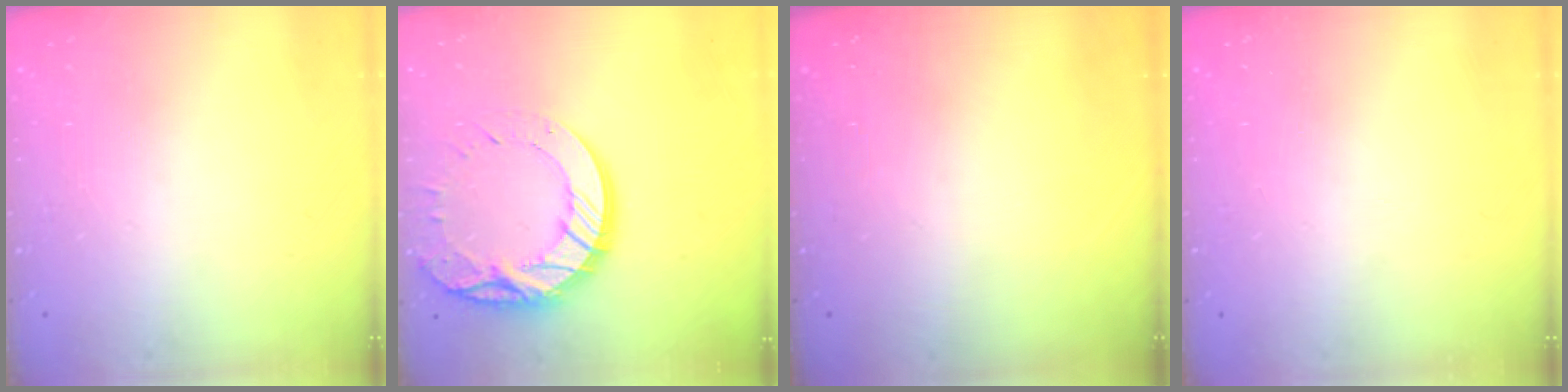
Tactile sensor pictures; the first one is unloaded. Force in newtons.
{"total": 17.3, "press": 17.2, "slide": 1.8}
{"total": 0.0}
{"total": 0.0}